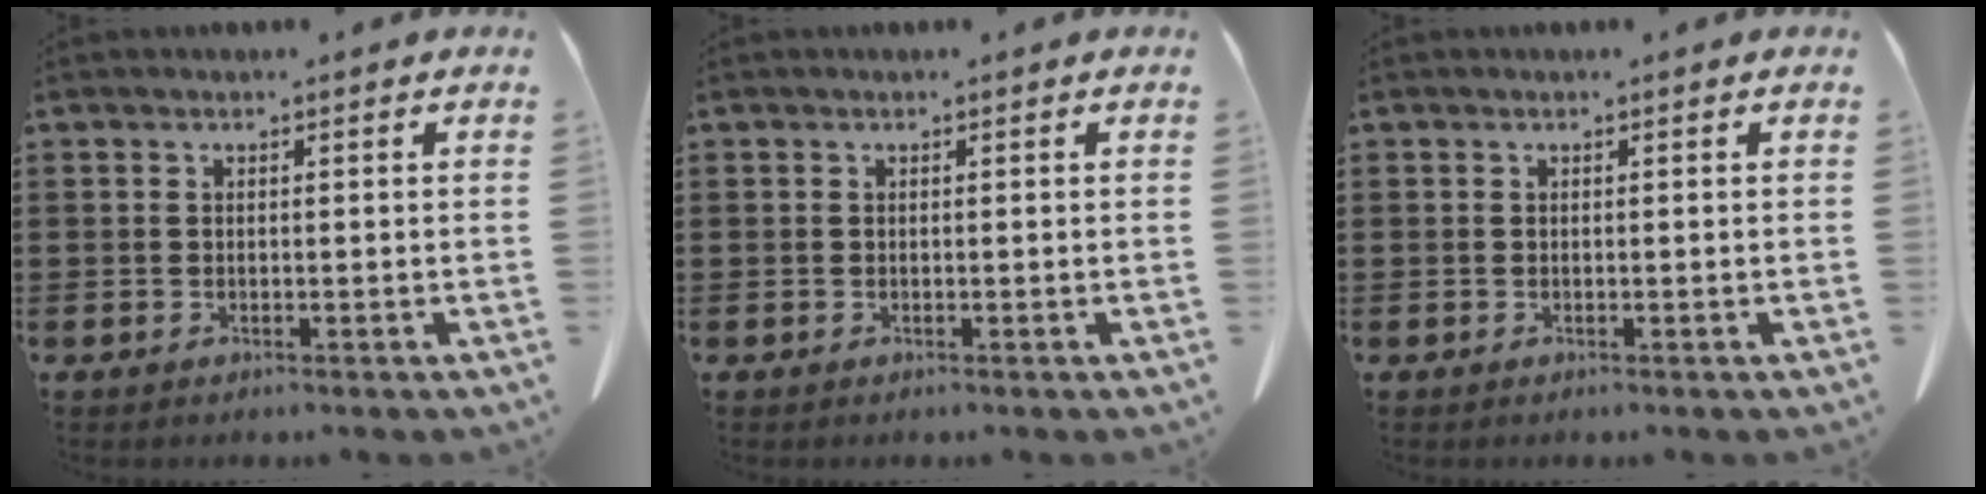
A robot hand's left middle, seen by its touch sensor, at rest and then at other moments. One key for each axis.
{"total": 0.0}
{"total": 0.0}